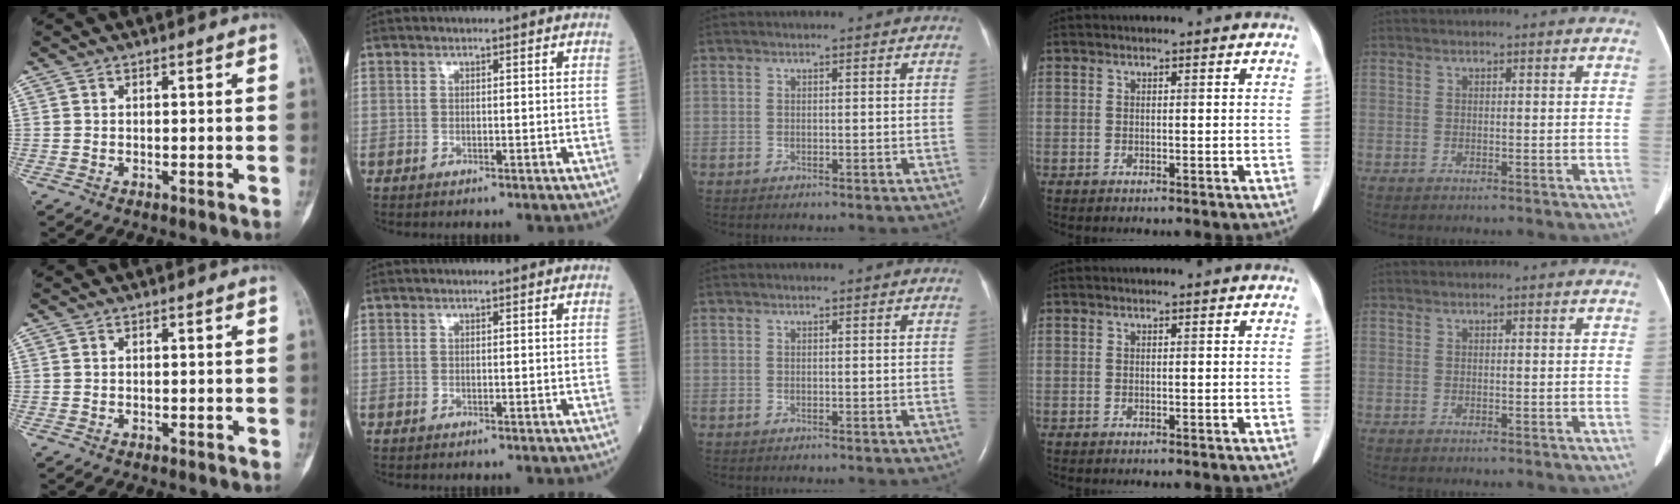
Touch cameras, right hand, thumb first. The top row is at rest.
{}